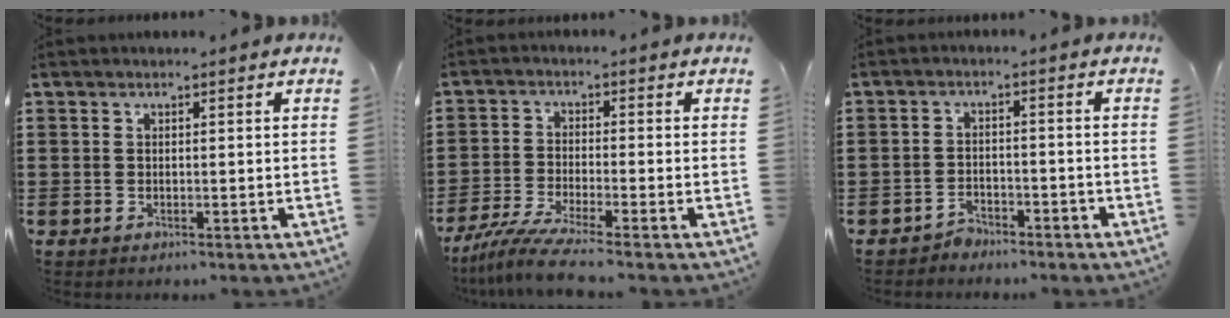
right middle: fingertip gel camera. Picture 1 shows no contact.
{"total": 5.7, "force": [-4.6, -0.3, 3.3], "torque": [-0.083, -0.026, -0.092]}
{"total": 2.7, "force": [-2.6, 0.7, 0.1], "torque": [-0.008, 0.004, -0.055]}